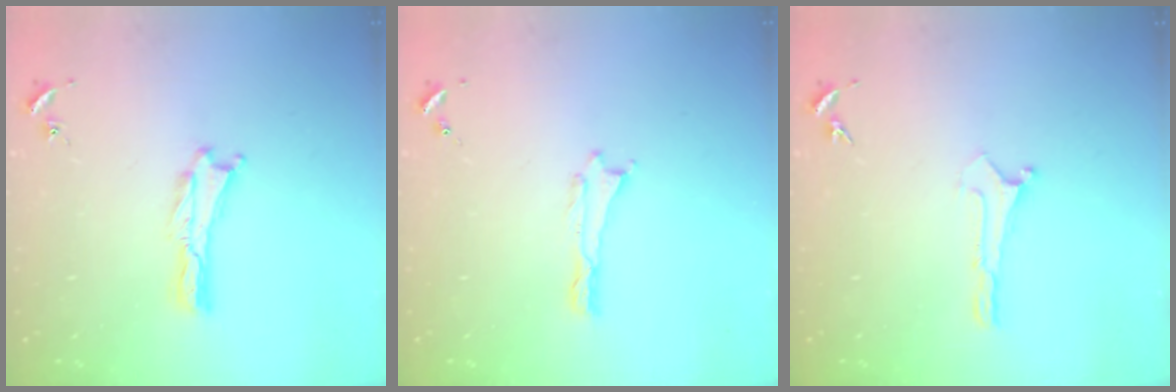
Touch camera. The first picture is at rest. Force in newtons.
{"total": 0.0}
{"total": 0.0}